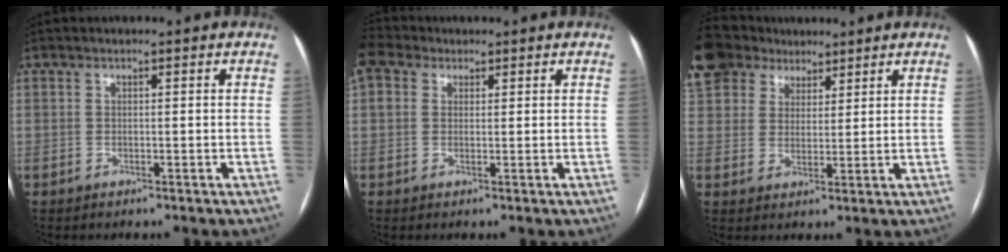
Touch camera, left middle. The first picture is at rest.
{"total": 4.4, "force": [2.6, 3.0, 1.9], "torque": [-0.054, 0.031, 0.054]}
{"total": 15.5, "force": [11.1, 9.7, 4.8], "torque": [-0.143, 0.055, 0.214]}